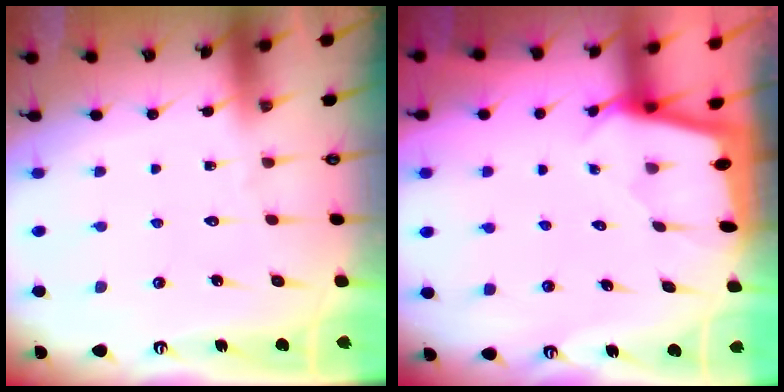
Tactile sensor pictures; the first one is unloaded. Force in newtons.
{"total": 1.7, "press": 1.7, "slide": 0.2}